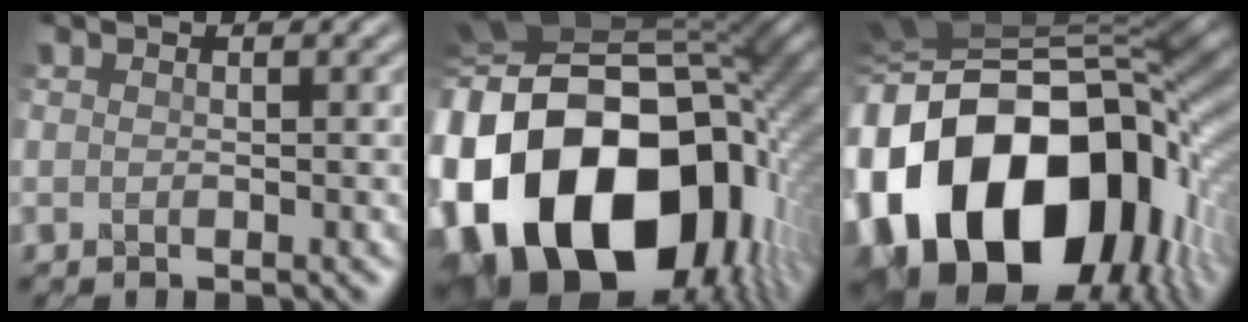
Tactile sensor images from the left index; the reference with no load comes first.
{"total": 21.7, "force": [-5.5, 15.5, 14.3], "torque": [-0.310, -0.031, -0.088]}
{"total": 21.2, "force": [-5.3, 15.5, 13.4], "torque": [-0.287, -0.041, -0.079]}